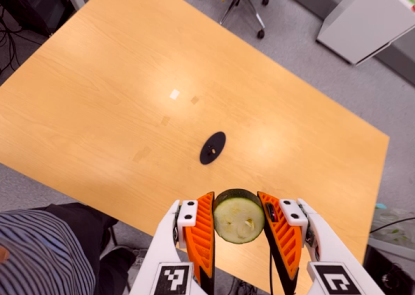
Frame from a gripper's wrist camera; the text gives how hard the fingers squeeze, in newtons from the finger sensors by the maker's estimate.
{"total": 9.8, "left": 9.0, "right": 10.5}